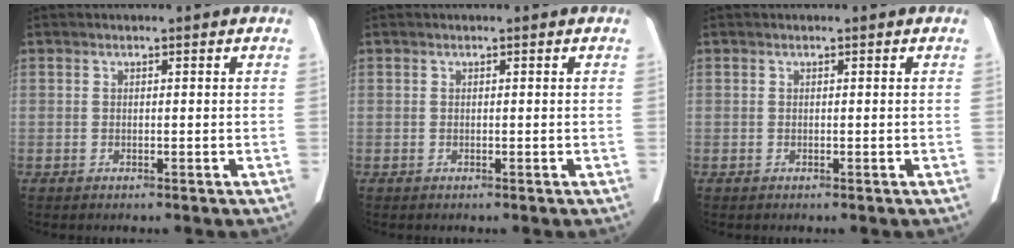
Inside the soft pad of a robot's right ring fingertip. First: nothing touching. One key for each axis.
{"total": 0.0}
{"total": 0.0}